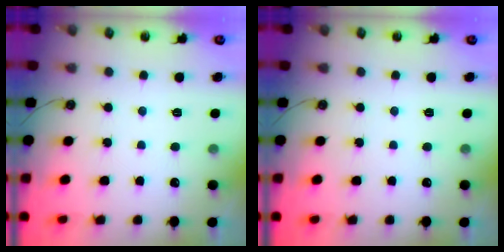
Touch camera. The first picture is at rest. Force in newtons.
{"total": 0.0}